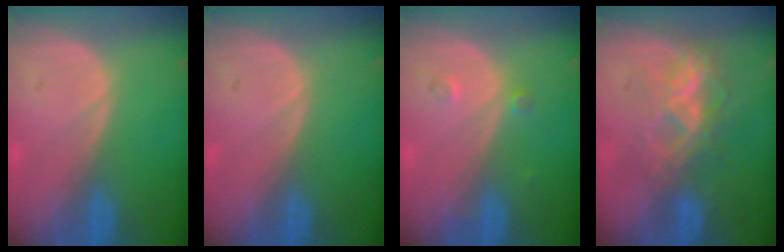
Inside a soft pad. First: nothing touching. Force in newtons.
{"total": 0.0}
{"total": 1.5, "press": 1.2, "slide": 0.8}
{"total": 6.9, "press": 6.0, "slide": 3.3}